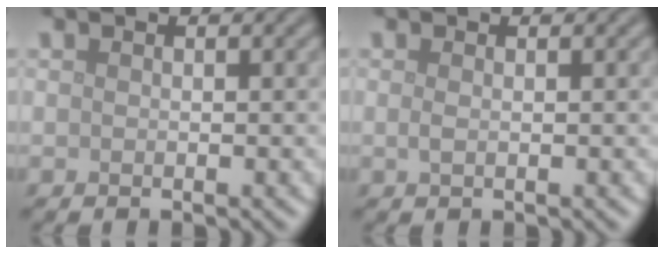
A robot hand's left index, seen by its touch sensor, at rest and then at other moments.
{"total": 0.7, "force": [0.1, 0.2, 0.6], "torque": [-0.014, 0.000, 0.002]}